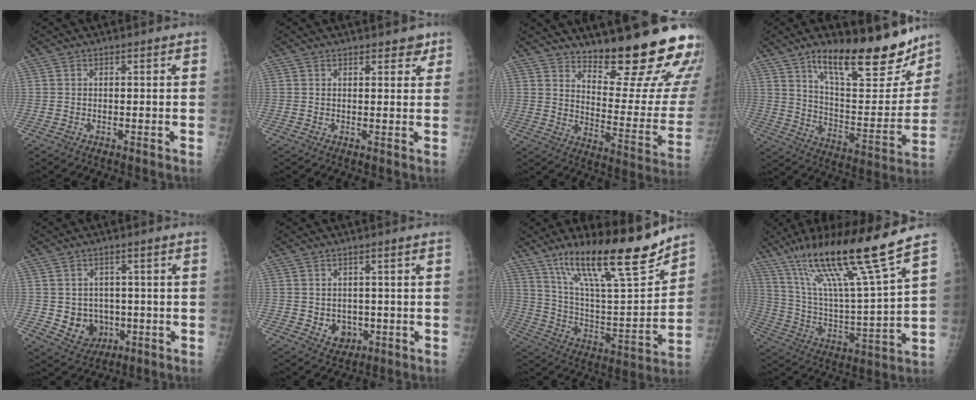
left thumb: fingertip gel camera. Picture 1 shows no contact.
{"total": 3.1, "force": [2.3, 1.5, 1.4], "torque": [0.005, -0.010, 0.026]}
{"total": 21.5, "force": [16.2, 4.2, 13.4], "torque": [-0.157, -0.147, 0.224]}
{"total": 23.2, "force": [16.4, 7.6, 14.5], "torque": [-0.166, -0.092, 0.258]}
{"total": 7.3, "force": [-0.9, 6.4, 3.3], "torque": [-0.018, 0.002, 0.002]}
{"total": 4.5, "force": [-0.7, 3.8, 2.4], "torque": [-0.014, 0.001, 0.002]}
{"total": 23.9, "force": [16.9, 5.1, 16.1], "torque": [-0.244, -0.074, 0.294]}
{"total": 21.6, "force": [14.9, 0.2, 15.7], "torque": [-0.257, -0.062, 0.271]}